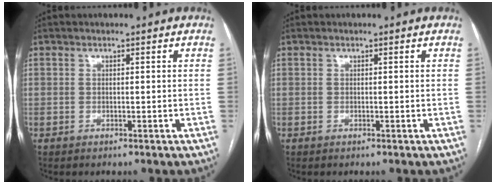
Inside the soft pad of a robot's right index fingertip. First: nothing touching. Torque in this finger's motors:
{"motor_torque": [0.00, 0.00, 0.01, 0.00]}